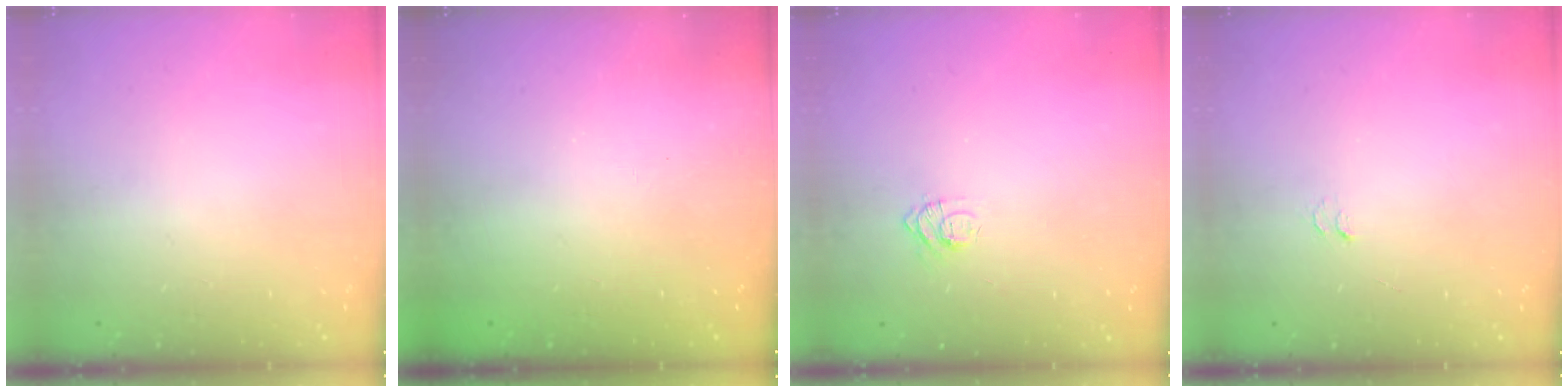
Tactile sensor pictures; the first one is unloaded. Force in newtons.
{"total": 2.3, "press": 2.2, "slide": 0.7}
{"total": 4.5, "press": 4.5, "slide": 0.5}
{"total": 2.9, "press": 2.9, "slide": 0.3}